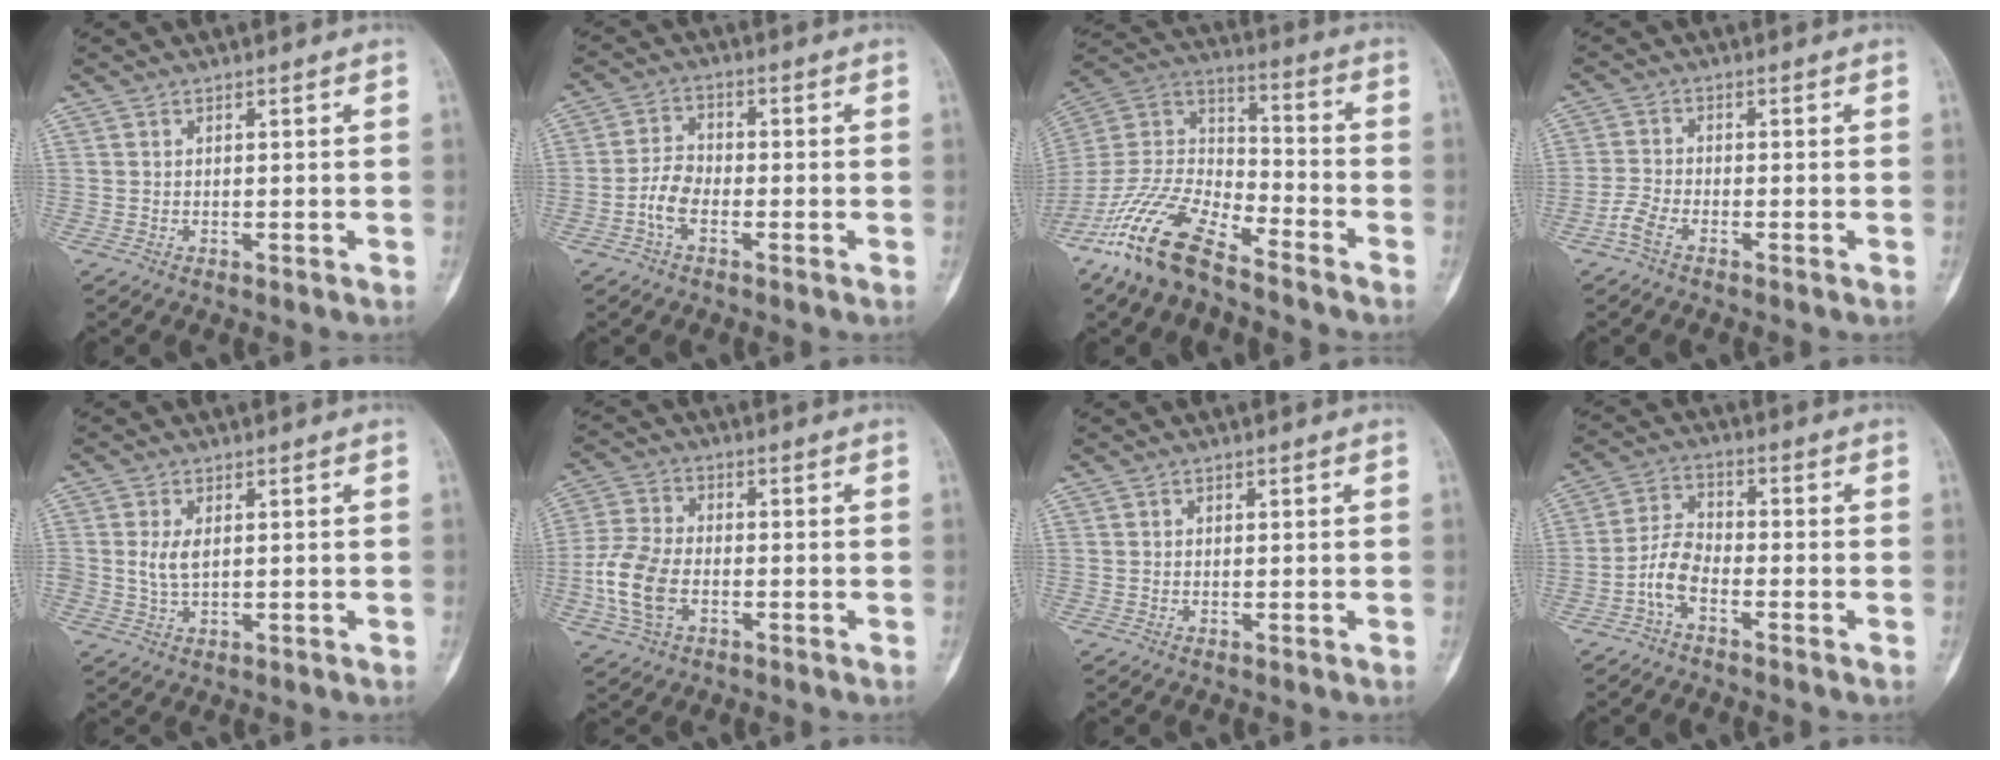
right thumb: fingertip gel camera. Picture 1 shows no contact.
{"total": 5.0, "force": [-2.2, 2.7, 3.5], "torque": [-0.067, 0.018, -0.050]}
{"total": 18.5, "force": [-13.3, 6.6, 11.0], "torque": [-0.219, 0.065, -0.256]}
{"total": 3.4, "force": [-2.3, 1.3, 2.1], "torque": [-0.054, 0.011, -0.052]}
{"total": 3.6, "force": [0.6, 2.0, 2.9], "torque": [-0.061, -0.005, 0.015]}
{"total": 10.3, "force": [-2.8, 6.3, 7.6], "torque": [-0.168, 0.013, -0.058]}
{"total": 0.5, "force": [0.2, 0.5, 0.1], "torque": [0.002, 0.001, 0.002]}
{"total": 6.0, "force": [-3.1, 2.9, 4.3], "torque": [-0.086, 0.028, -0.069]}